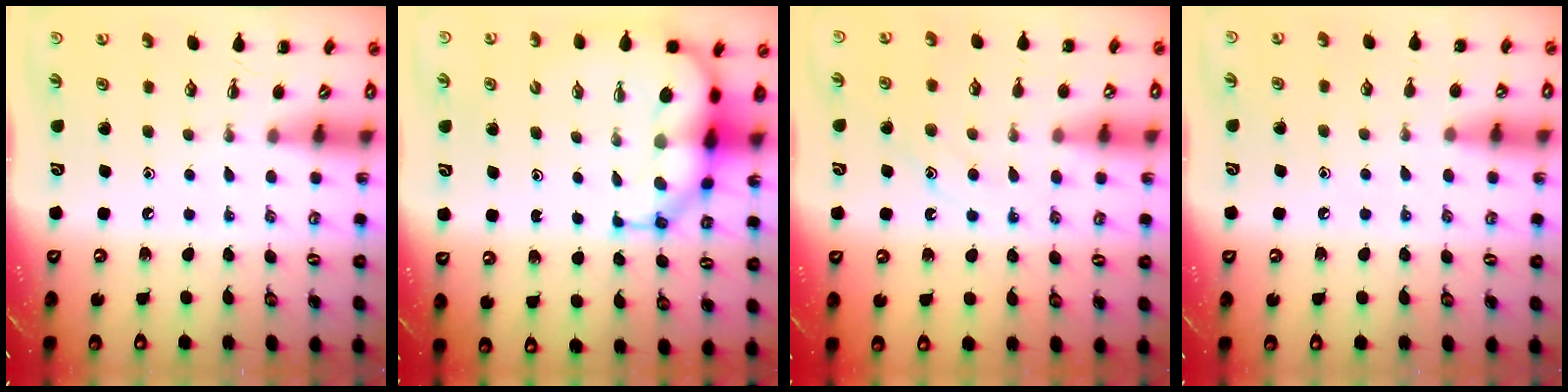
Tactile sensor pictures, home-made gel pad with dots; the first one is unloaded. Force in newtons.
{"total": 10.8, "press": 10.3, "slide": 2.9}
{"total": 11.9, "press": 11.9, "slide": 0.8}
{"total": 5.6, "press": 5.2, "slide": 2.1}